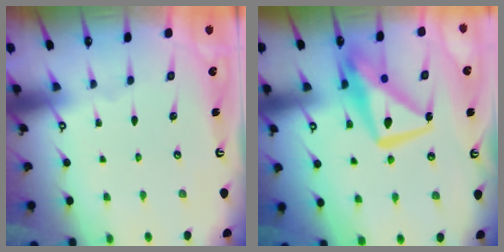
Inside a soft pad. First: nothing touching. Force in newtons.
{"total": 13.4, "press": 13.3, "slide": 1.6}